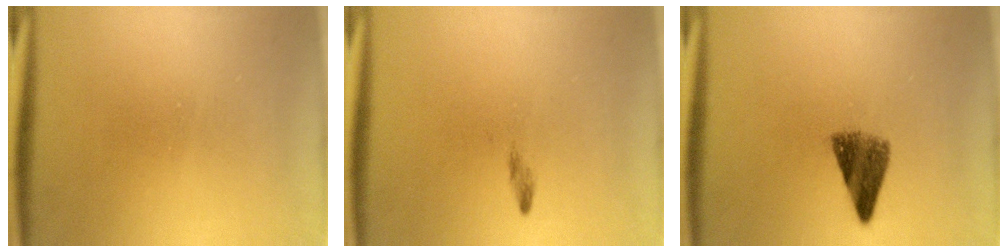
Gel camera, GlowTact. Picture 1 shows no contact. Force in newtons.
{"total": 0.7}
{"total": 5.4}